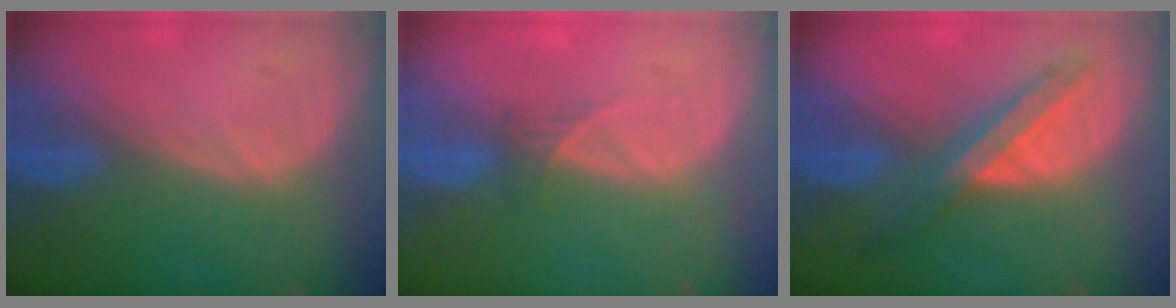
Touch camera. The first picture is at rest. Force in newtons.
{"total": 1.6, "press": 1.3, "slide": 0.9}
{"total": 7.2, "press": 6.2, "slide": 3.5}